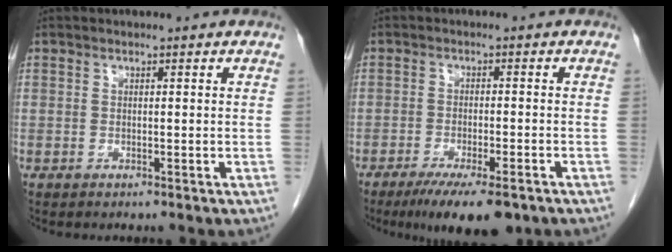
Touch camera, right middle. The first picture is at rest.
{"total": 10.0, "force": [-7.0, 2.1, 6.8], "torque": [-0.098, -0.017, -0.106]}